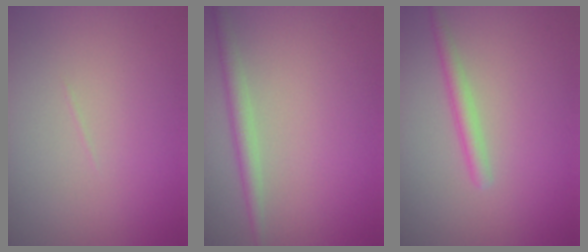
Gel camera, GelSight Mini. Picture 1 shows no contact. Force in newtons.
{"total": 2.1, "press": 2.1, "slide": 0.1}
{"total": 1.8, "press": 1.8, "slide": 0.1}